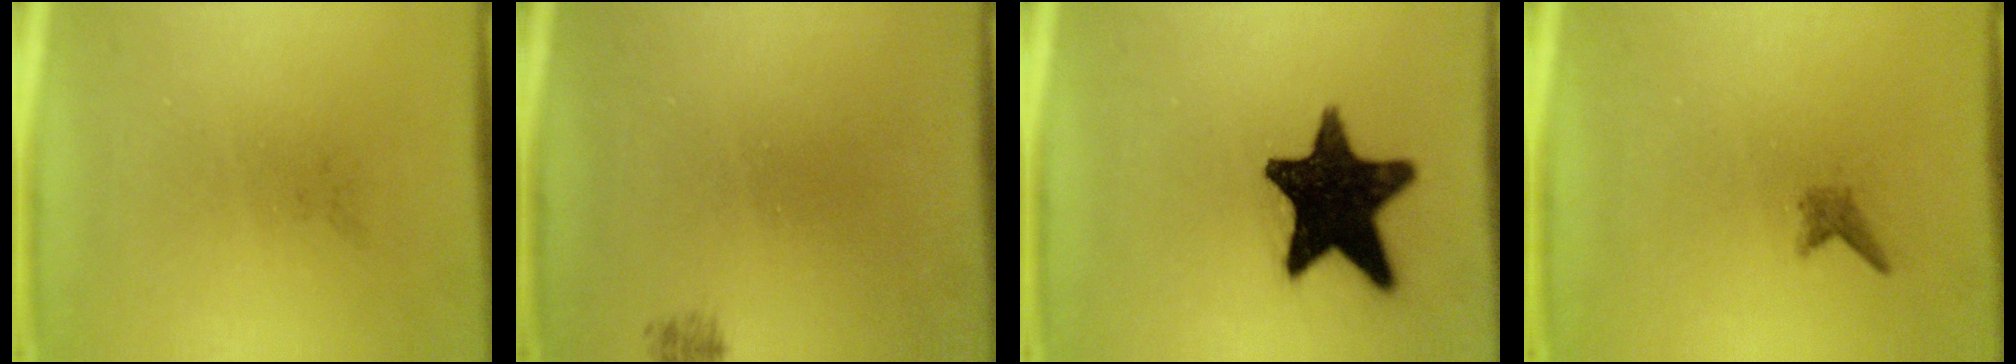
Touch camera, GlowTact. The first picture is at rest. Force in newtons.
{"total": 0.7}
{"total": 16.5}
{"total": 1.0}